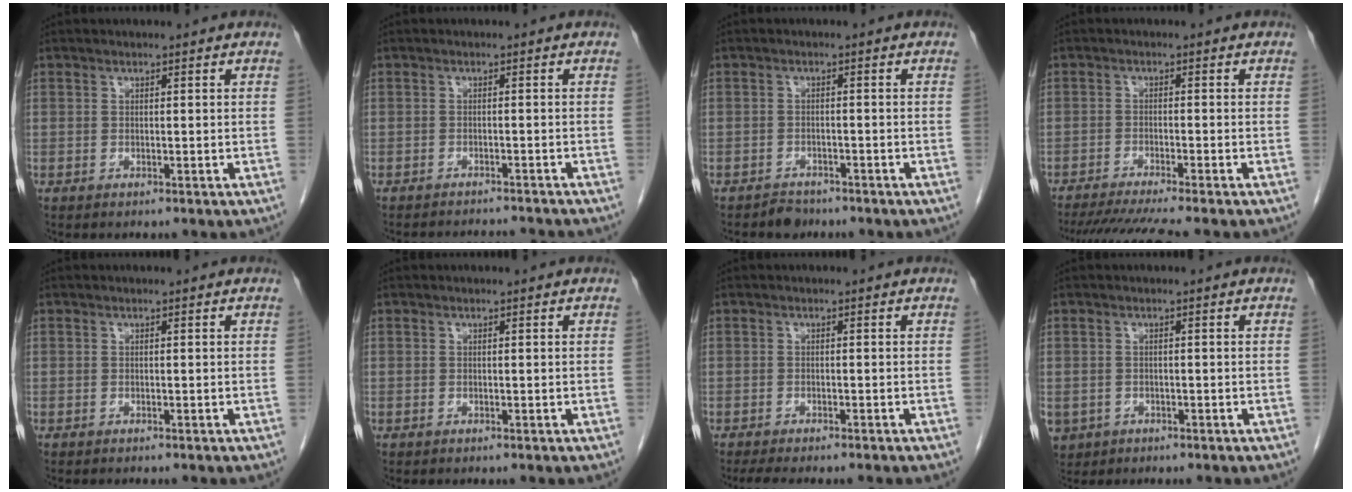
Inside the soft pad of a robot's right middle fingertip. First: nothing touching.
{"total": 7.6, "force": [-7.3, 0.5, 1.8], "torque": [-0.019, -0.001, -0.089]}
{"total": 2.2, "force": [-1.9, 1.1, 0.0], "torque": [-0.005, 0.002, -0.031]}
{"total": 9.5, "force": [-8.2, -1.2, 4.5], "torque": [-0.060, -0.023, -0.129]}
{"total": 1.0, "force": [-0.9, 0.2, 0.5], "torque": [-0.008, -0.002, -0.010]}
{"total": 0.0}
{"total": 6.4, "force": [-5.4, 0.6, 3.4], "torque": [-0.039, -0.010, -0.077]}
{"total": 4.3, "force": [-2.0, 3.6, 1.1], "torque": [-0.023, 0.000, -0.028]}